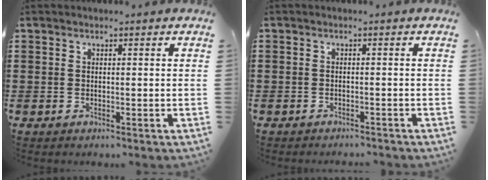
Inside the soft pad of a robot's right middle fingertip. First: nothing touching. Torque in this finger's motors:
{"motor_torque": [0.42, -0.54, -0.31, -0.03]}